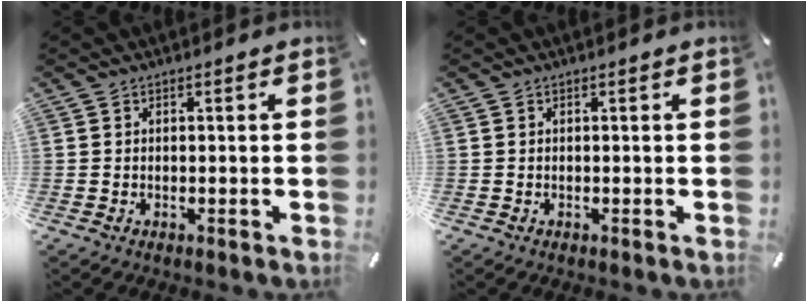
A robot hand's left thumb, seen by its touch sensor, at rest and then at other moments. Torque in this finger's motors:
{"motor_torque": [-0.17, -0.18, 0.02, 0.07, 0.00]}